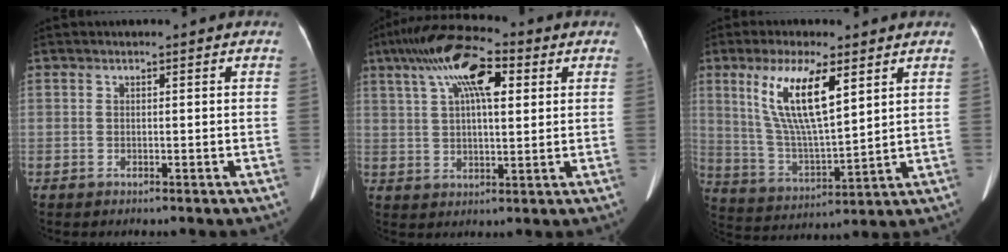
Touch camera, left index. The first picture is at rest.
{"total": 12.7, "force": [5.3, 4.1, 10.8], "torque": [-0.206, 0.037, 0.089]}
{"total": 12.2, "force": [5.3, 2.5, 10.7], "torque": [-0.223, 0.001, 0.105]}